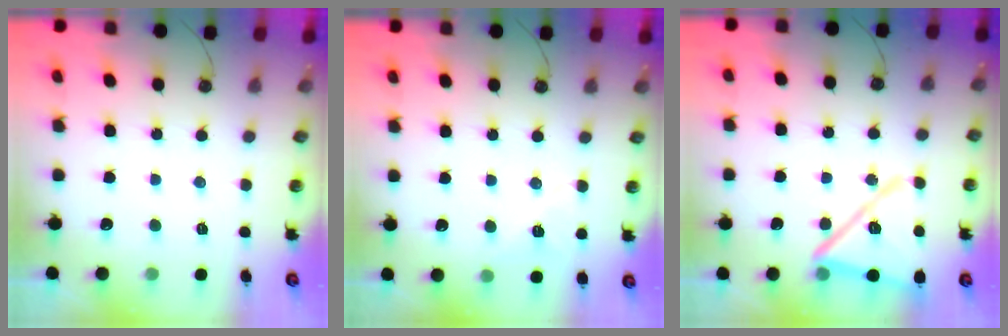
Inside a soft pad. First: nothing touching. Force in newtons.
{"total": 8.1, "press": 8.1, "slide": 1.1}
{"total": 18.0, "press": 18.0, "slide": 1.1}